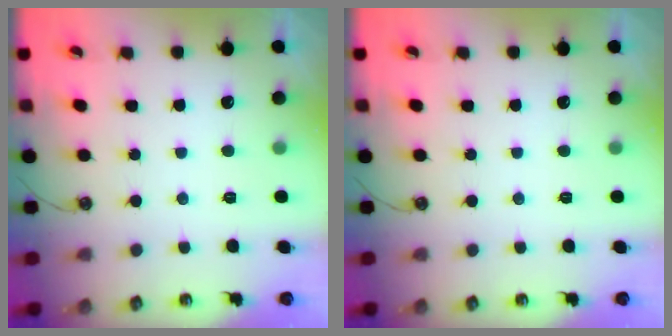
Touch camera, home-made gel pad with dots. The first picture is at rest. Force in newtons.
{"total": 0.0}